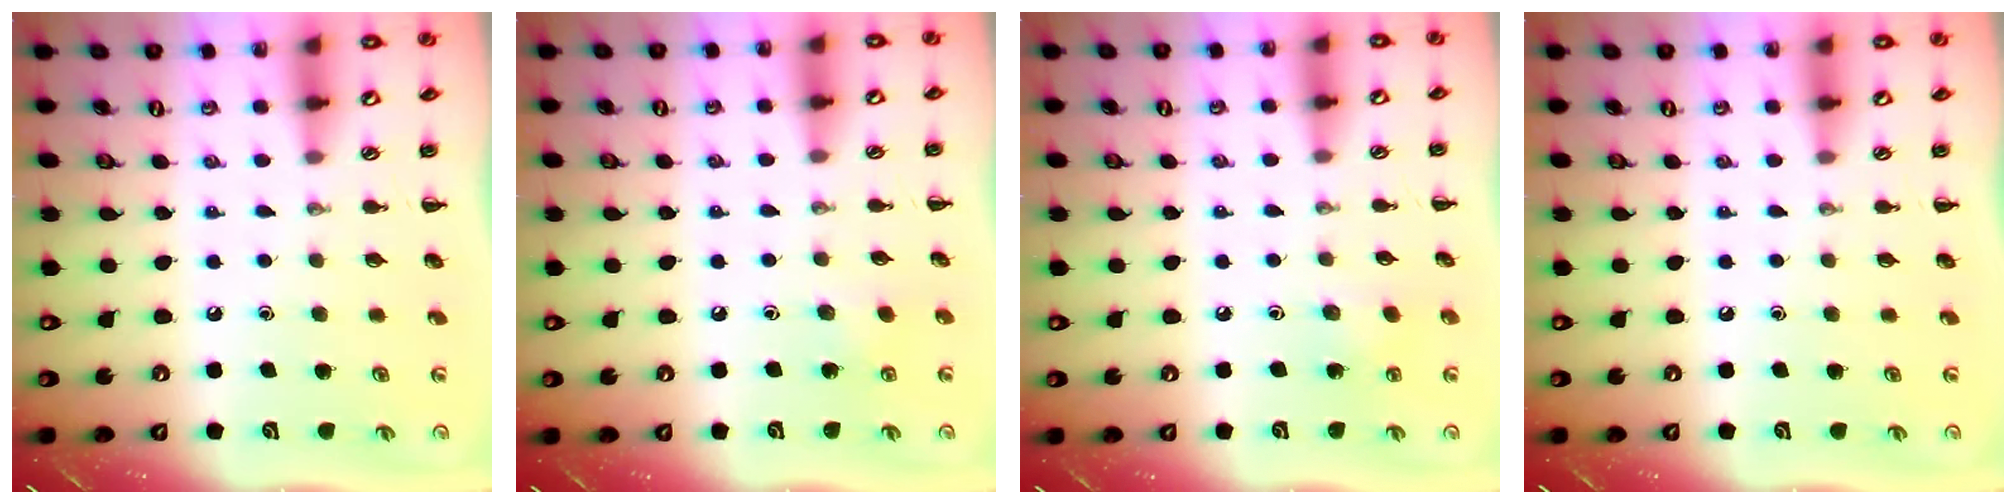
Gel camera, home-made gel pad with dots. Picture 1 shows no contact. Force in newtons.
{"total": 6.2, "press": 6.0, "slide": 1.5}
{"total": 3.2, "press": 3.0, "slide": 0.9}
{"total": 0.0}